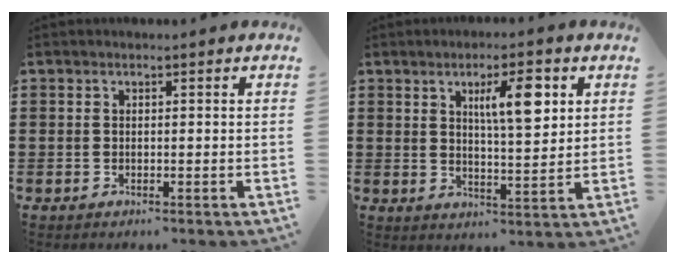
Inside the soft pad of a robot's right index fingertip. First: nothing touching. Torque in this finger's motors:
{"motor_torque": [0.57, 0.27, 0.40, 0.14]}